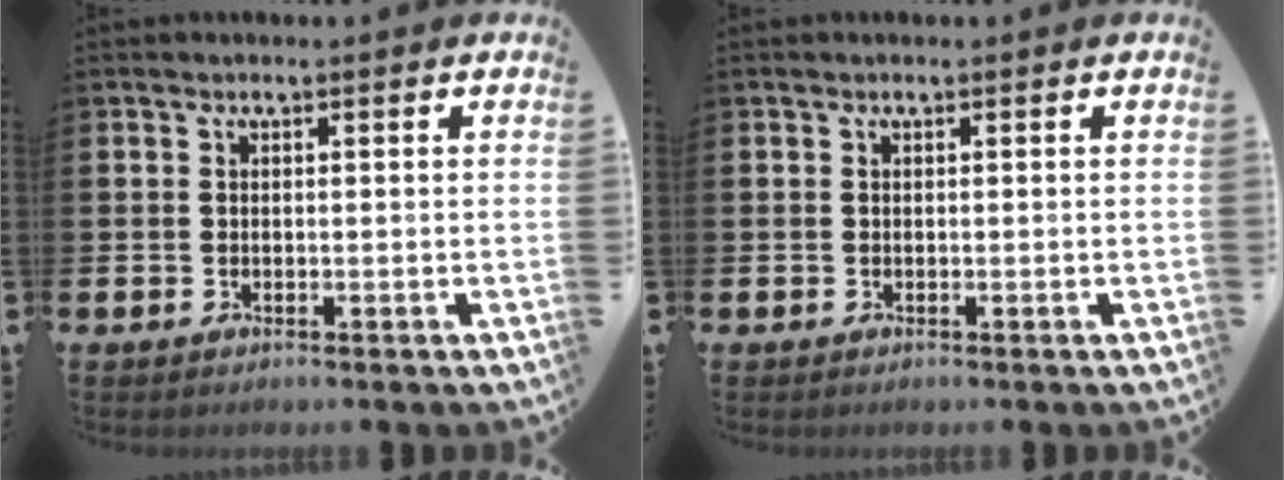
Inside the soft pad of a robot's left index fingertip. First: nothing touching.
{"total": 0.0}